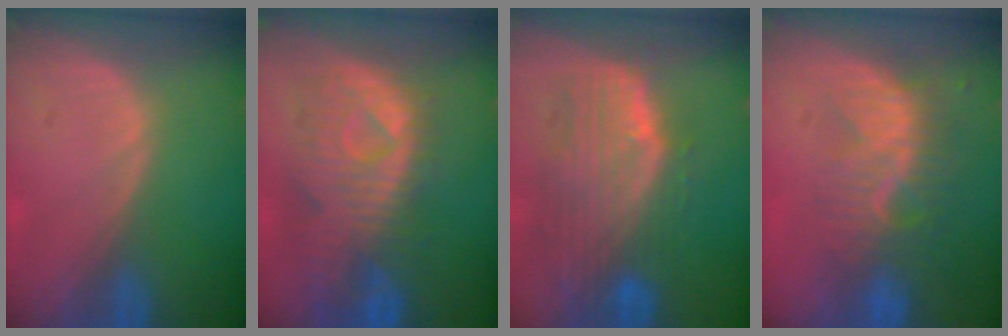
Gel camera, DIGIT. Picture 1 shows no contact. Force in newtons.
{"total": 10.9, "press": 9.6, "slide": 5.2}
{"total": 10.5, "press": 9.0, "slide": 5.4}
{"total": 8.6, "press": 7.7, "slide": 3.6}